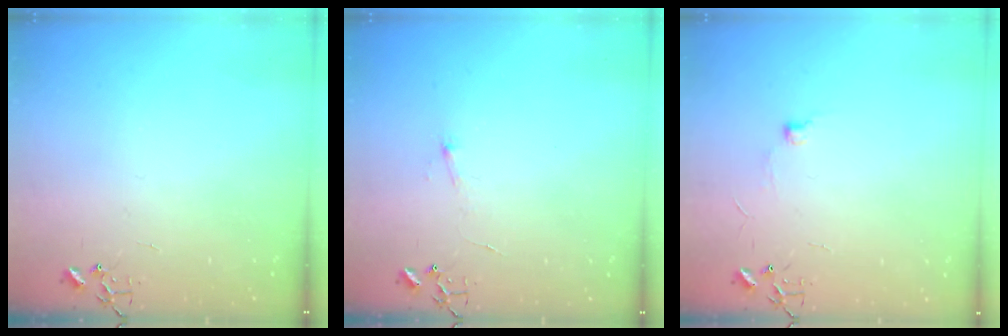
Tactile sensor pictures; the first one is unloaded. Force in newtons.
{"total": 4.1, "press": 4.0, "slide": 0.6}
{"total": 5.6, "press": 5.6, "slide": 0.7}